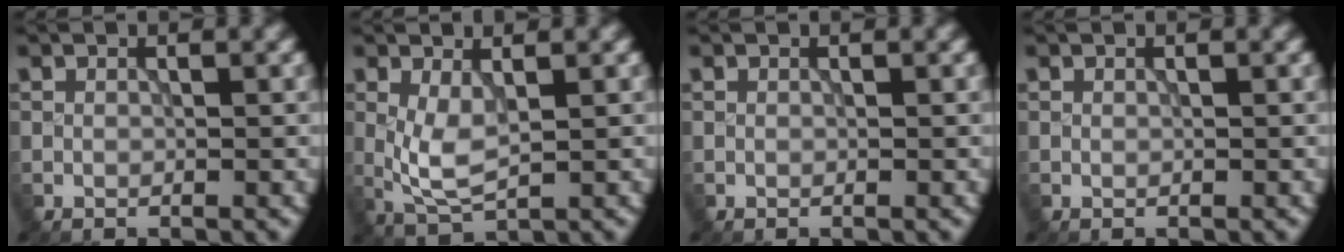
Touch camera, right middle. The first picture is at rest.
{"total": 3.3, "force": [0.5, 1.3, 3.0], "torque": [-0.073, -0.007, 0.014]}
{"total": 0.0}
{"total": 0.0}